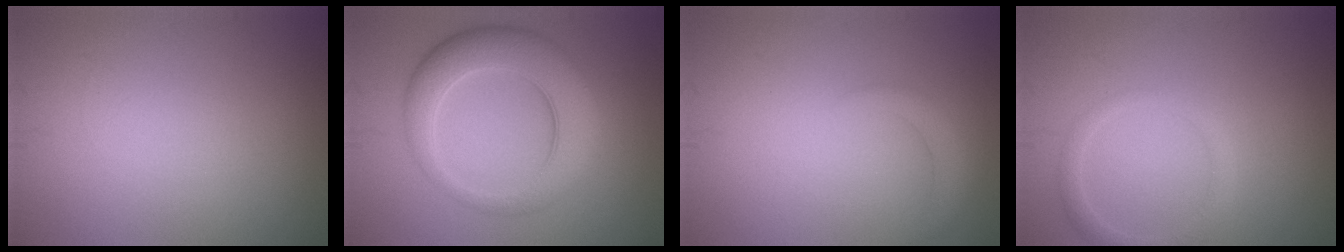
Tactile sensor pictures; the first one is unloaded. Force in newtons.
{"total": 6.6, "press": 6.6, "slide": 0.2}
{"total": 1.6, "press": 1.6, "slide": 0.2}
{"total": 1.7, "press": 1.7, "slide": 0.1}